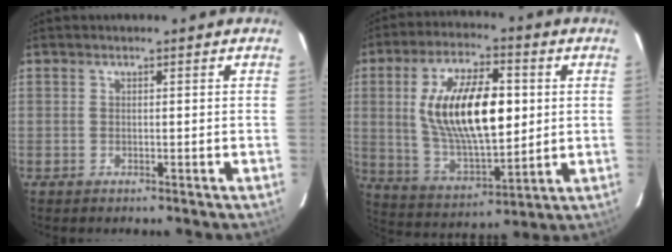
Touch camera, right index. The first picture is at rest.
{"total": 19.5, "force": [2.7, 8.4, 17.3], "torque": [-0.320, 0.006, 0.062]}